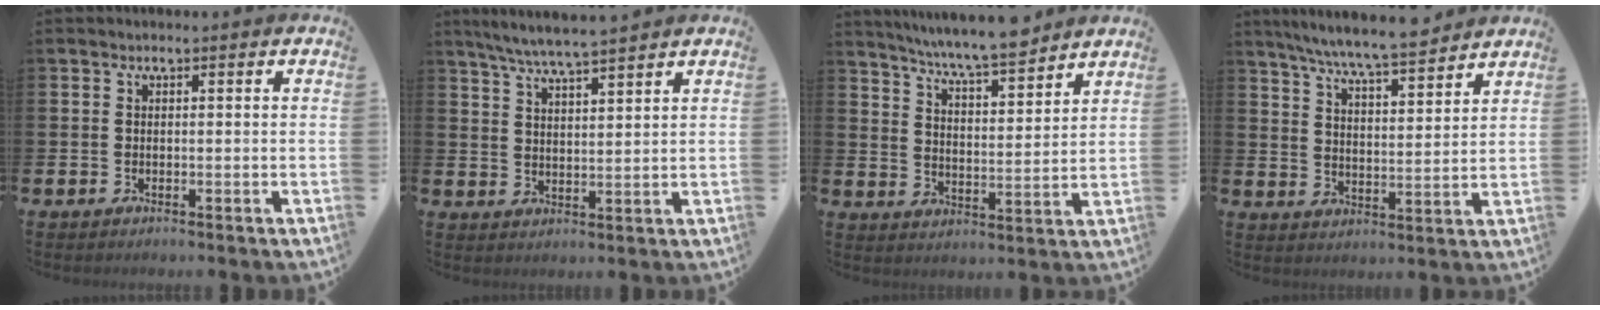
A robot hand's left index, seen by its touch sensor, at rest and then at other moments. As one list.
[{"total": 5.8, "force": [5.5, -0.2, 1.8], "torque": [-0.050, -0.022, 0.097]}, {"total": 7.6, "force": [7.2, 0.1, 2.3], "torque": [-0.065, -0.045, 0.128]}, {"total": 7.6, "force": [7.2, -0.1, 2.4], "torque": [-0.076, -0.041, 0.129]}]